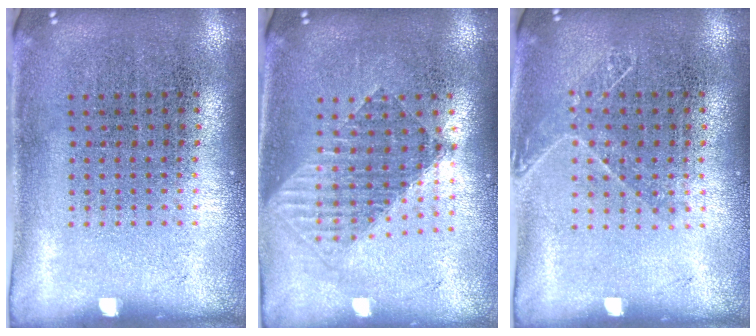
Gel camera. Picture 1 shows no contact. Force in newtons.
{"total": 1.5, "press": 1.2, "slide": 0.8}
{"total": 1.1, "press": 0.9, "slide": 0.5}